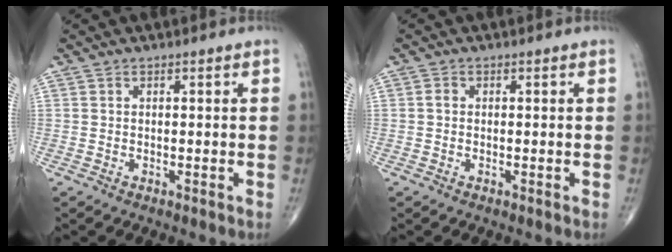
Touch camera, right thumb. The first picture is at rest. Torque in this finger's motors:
{"motor_torque": [0.09, 0.07, 0.02, -0.01, -0.01]}